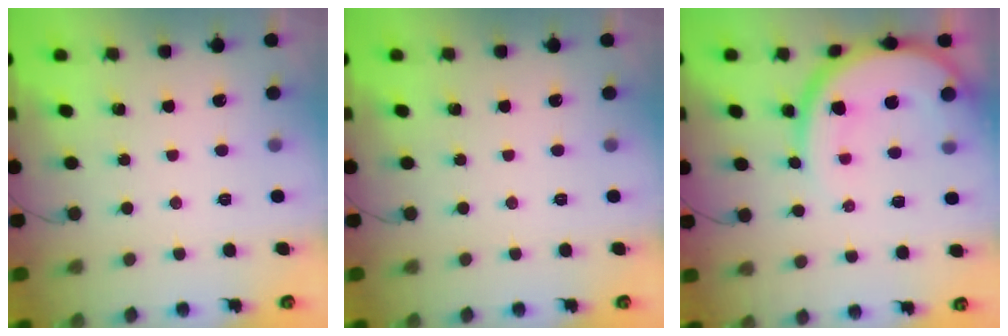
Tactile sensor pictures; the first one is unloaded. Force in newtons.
{"total": 0.0}
{"total": 15.1, "press": 15.0, "slide": 1.9}